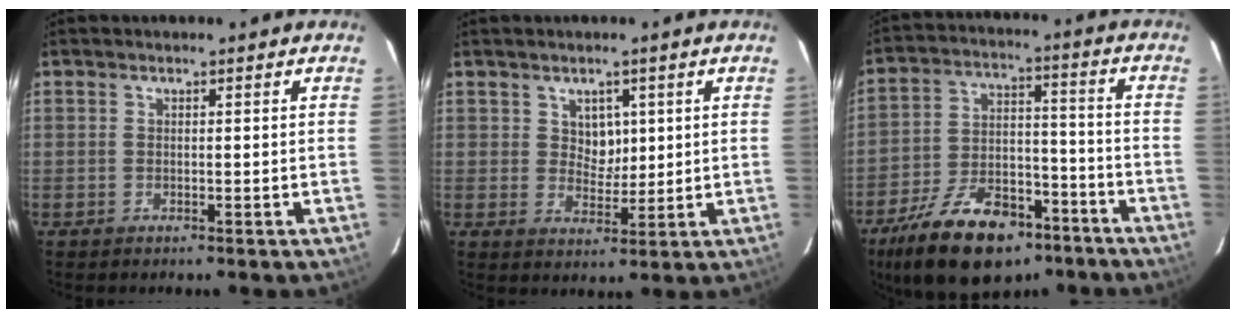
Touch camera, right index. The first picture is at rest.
{"total": 4.1, "force": [1.5, 3.4, 1.8], "torque": [-0.023, 0.004, 0.031]}
{"total": 20.6, "force": [-13.6, 10.3, 11.6], "torque": [-0.231, 0.001, -0.211]}